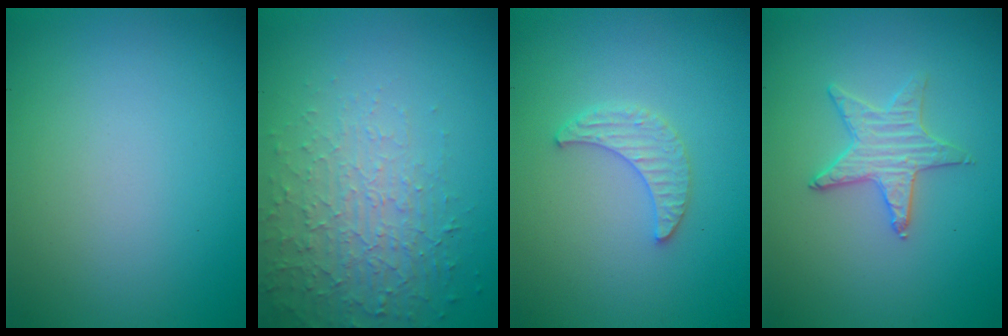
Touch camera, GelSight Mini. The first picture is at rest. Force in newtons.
{"total": 5.1, "press": 3.4, "slide": 3.7}
{"total": 2.2, "press": 2.2, "slide": 0.5}
{"total": 1.9, "press": 1.9, "slide": 0.2}